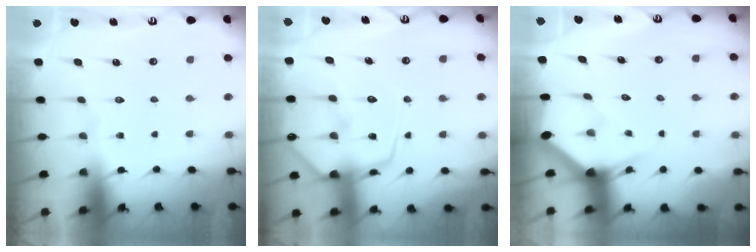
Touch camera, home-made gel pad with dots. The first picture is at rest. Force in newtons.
{"total": 12.5, "press": 12.4, "slide": 1.3}
{"total": 3.2, "press": 3.2, "slide": 0.1}